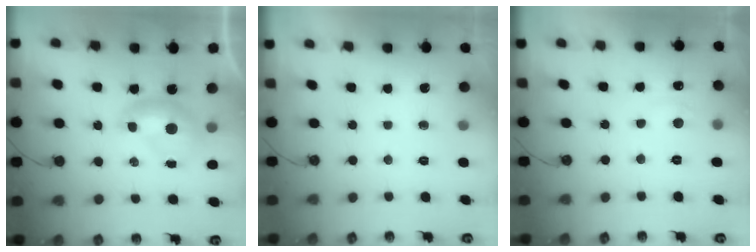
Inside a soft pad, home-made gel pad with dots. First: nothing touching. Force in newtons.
{"total": 0.0}
{"total": 1.3, "press": 1.2, "slide": 0.5}